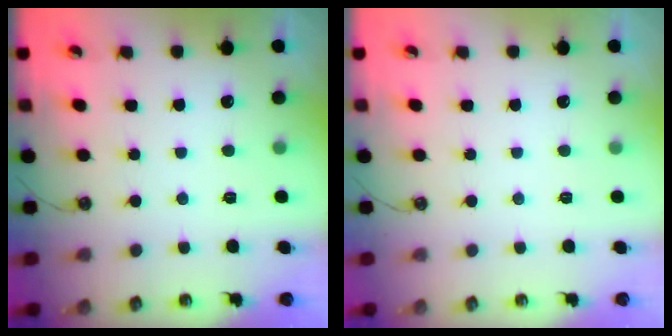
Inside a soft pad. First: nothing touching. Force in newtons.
{"total": 0.0}